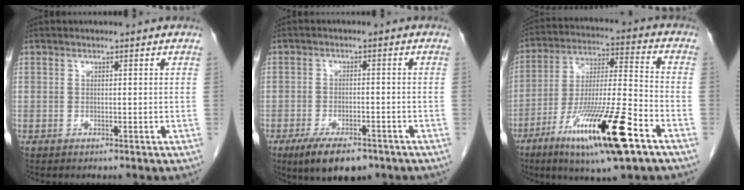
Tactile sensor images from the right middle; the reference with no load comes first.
{"total": 8.3, "force": [-5.8, 3.3, 5.1], "torque": [-0.083, -0.008, -0.091]}
{"total": 19.3, "force": [-10.0, 1.8, 16.4], "torque": [-0.292, -0.034, -0.172]}